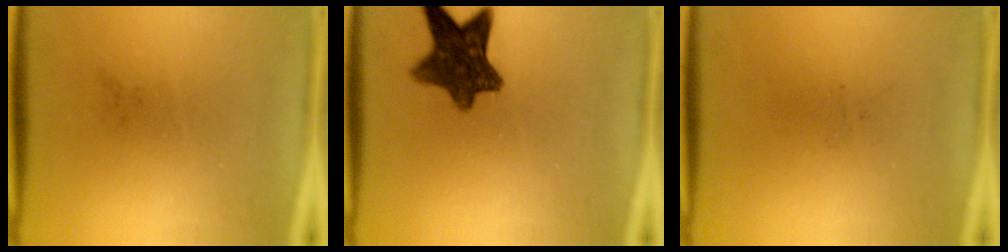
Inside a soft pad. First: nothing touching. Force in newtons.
{"total": 9.9}
{"total": 0.0}